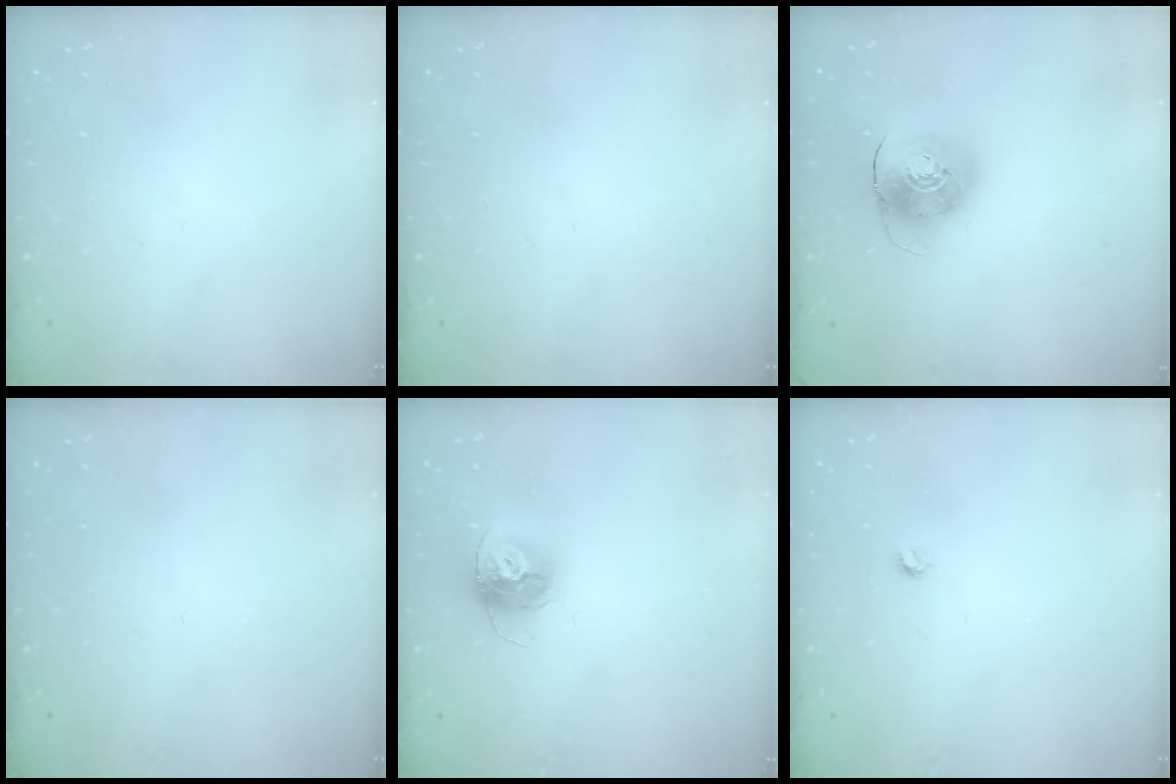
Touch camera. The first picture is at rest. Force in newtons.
{"total": 0.0}
{"total": 9.8, "press": 9.7, "slide": 1.4}
{"total": 0.0}
{"total": 14.0, "press": 13.9, "slide": 1.1}
{"total": 3.2, "press": 3.2, "slide": 0.3}